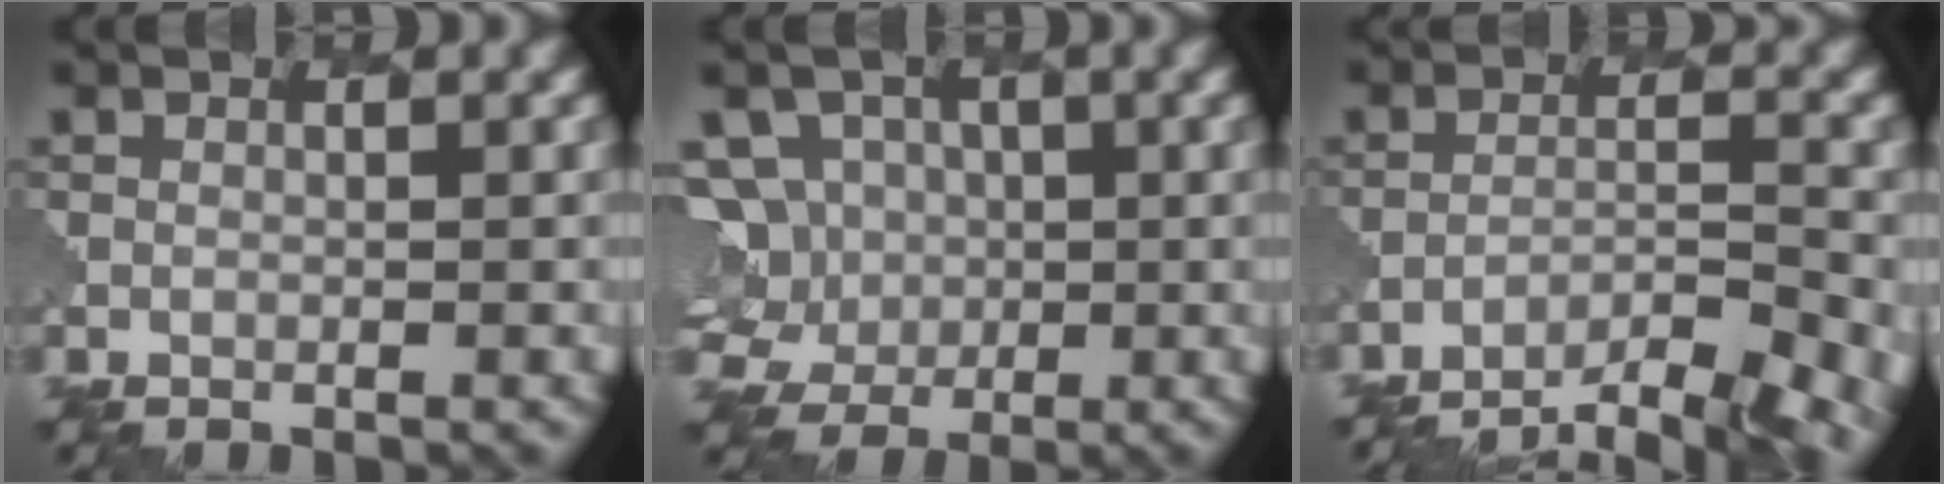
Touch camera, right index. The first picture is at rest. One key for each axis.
{"total": 7.5, "fx": 0.7, "fy": 6.9, "fz": 2.9, "tx": -0.076, "ty": 0.031, "tz": -0.021}
{"total": 8.5, "fx": -7.3, "fy": 2.5, "fz": 3.6, "tx": -0.050, "ty": -0.009, "tz": -0.093}